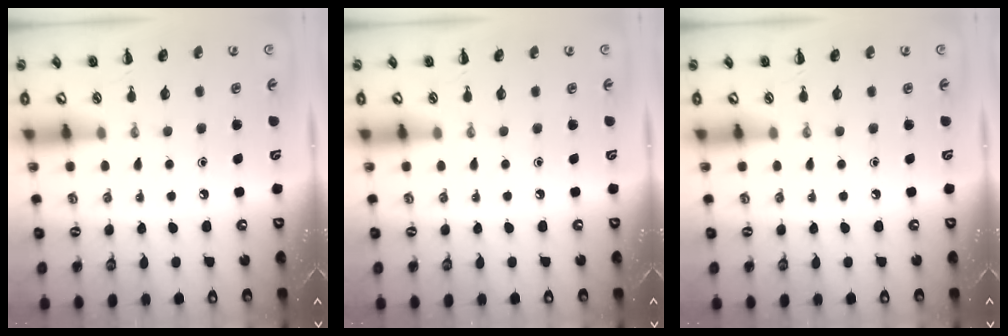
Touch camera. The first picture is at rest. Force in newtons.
{"total": 0.0}
{"total": 0.0}